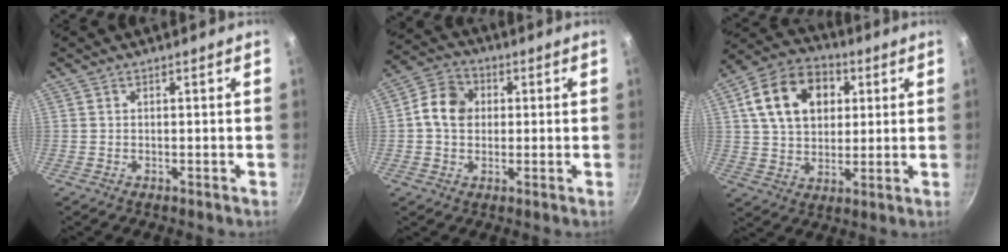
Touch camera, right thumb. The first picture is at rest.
{"total": 8.0, "force": [0.7, 6.6, 4.5], "torque": [-0.059, 0.014, -0.006]}
{"total": 16.0, "force": [4.6, 11.5, 10.2], "torque": [-0.148, 0.012, 0.068]}